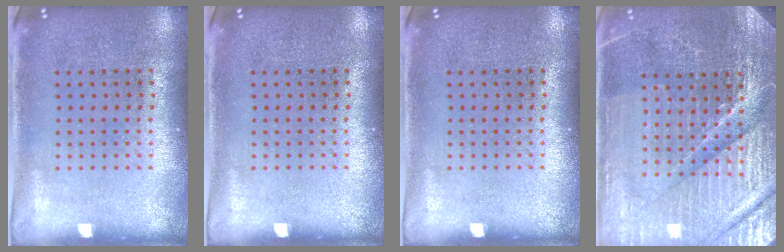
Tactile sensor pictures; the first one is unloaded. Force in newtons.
{"total": 0.0}
{"total": 0.0}
{"total": 4.8, "press": 4.6, "slide": 1.4}